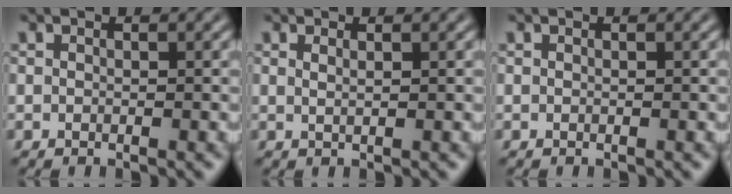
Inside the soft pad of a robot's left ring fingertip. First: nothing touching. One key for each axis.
{"total": 0.8, "fx": 0.4, "fy": 0.2, "fz": 0.6, "tx": -0.006, "ty": -0.002, "tz": 0.006}
{"total": 0.0}